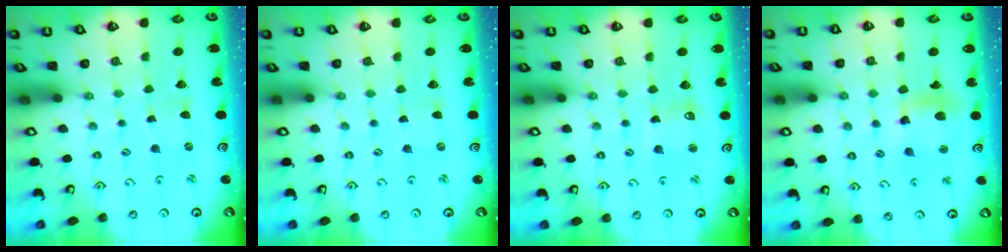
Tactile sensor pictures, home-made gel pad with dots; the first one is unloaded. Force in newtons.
{"total": 0.7, "press": 0.7, "slide": 0.3}
{"total": 3.6, "press": 3.6, "slide": 0.4}
{"total": 12.3, "press": 12.1, "slide": 2.3}